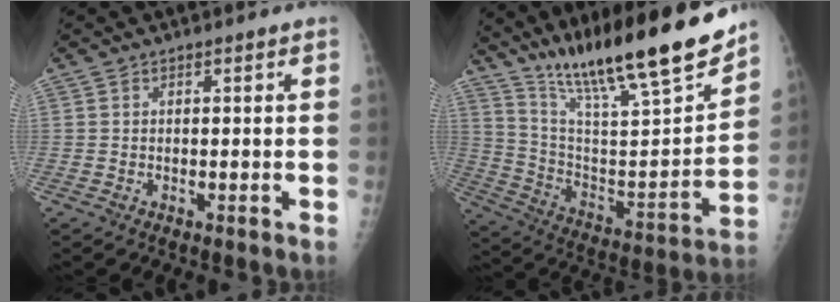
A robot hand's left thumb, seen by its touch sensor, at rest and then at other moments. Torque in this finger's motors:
{"motor_torque": [1.66, 1.55, 1.39, -1.38, 0.12]}